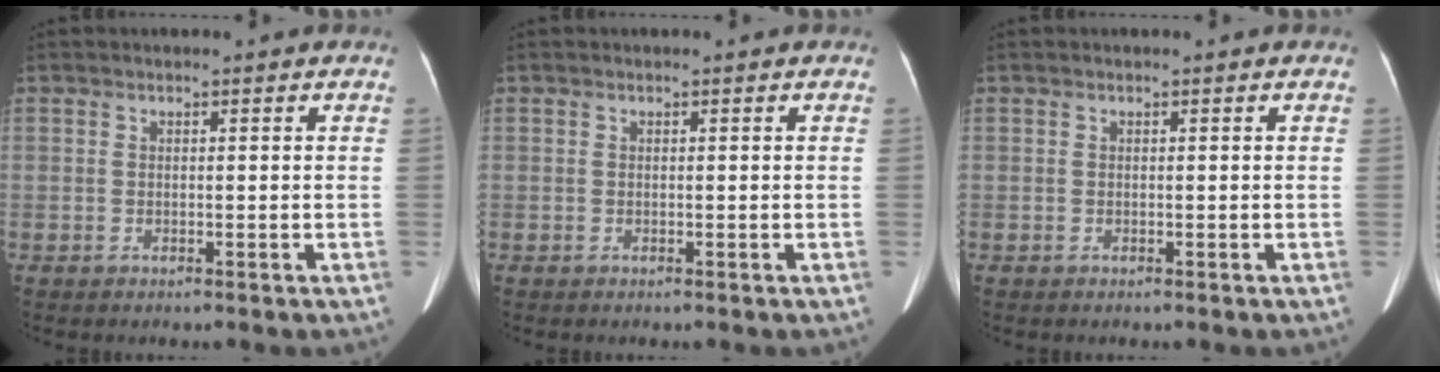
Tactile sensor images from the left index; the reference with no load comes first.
{"total": 0.0}
{"total": 0.0}